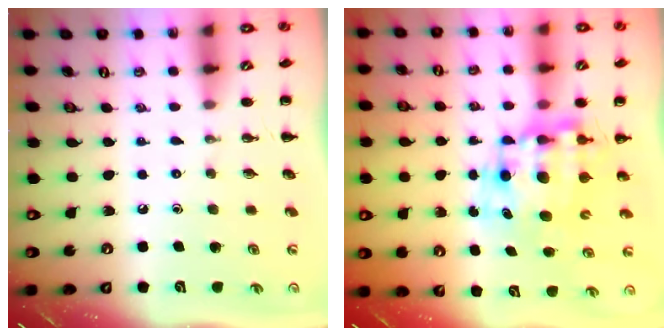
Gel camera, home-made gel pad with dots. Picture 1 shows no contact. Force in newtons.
{"total": 10.1, "press": 9.8, "slide": 2.6}